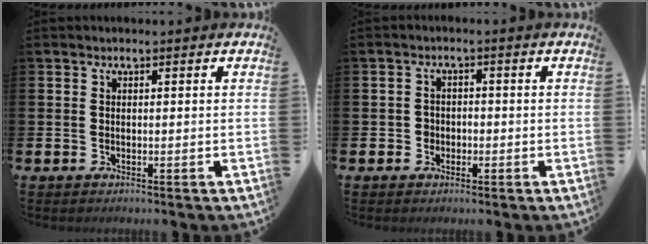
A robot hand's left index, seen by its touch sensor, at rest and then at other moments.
{"total": 1.8, "force": [-0.8, 1.6, 0.2], "torque": [-0.007, 0.003, -0.020]}